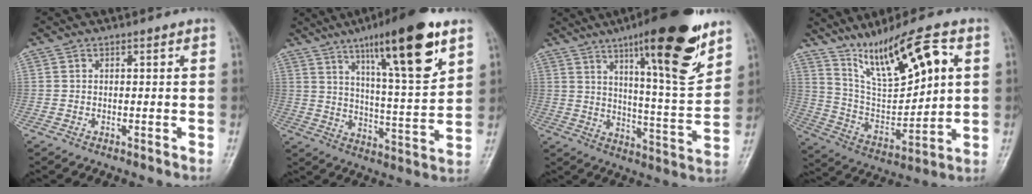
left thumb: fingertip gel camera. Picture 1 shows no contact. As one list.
[{"total": 19.3, "force": [10.7, 3.5, 15.7], "torque": [-0.228, -0.047, 0.172]}, {"total": 20.2, "force": [12.3, 3.8, 15.6], "torque": [-0.201, -0.066, 0.189]}, {"total": 17.8, "force": [8.2, 5.9, 14.7], "torque": [-0.229, -0.024, 0.162]}]